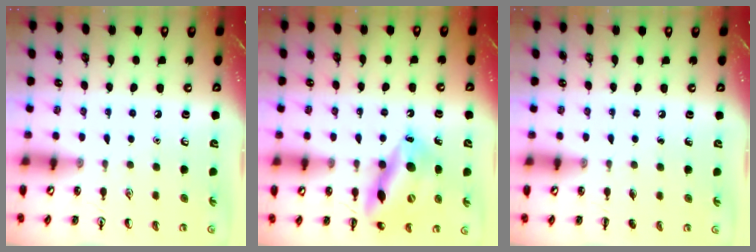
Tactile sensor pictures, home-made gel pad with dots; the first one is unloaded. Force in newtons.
{"total": 15.7, "press": 15.2, "slide": 3.6}
{"total": 0.0}